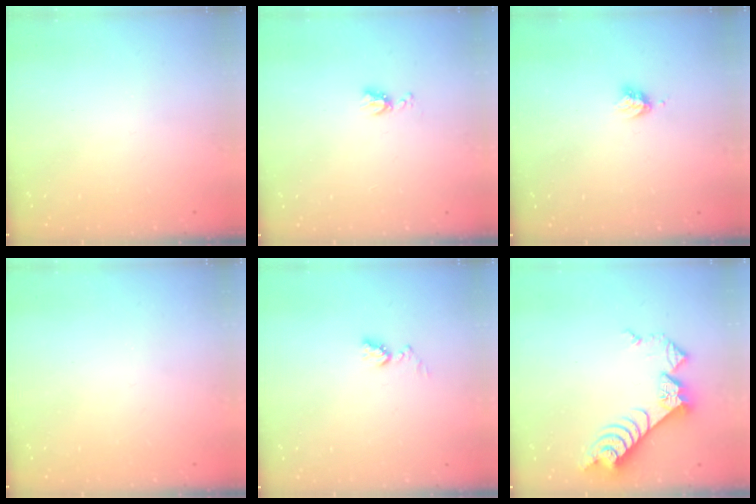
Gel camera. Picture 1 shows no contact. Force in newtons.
{"total": 5.1, "press": 5.1, "slide": 0.5}
{"total": 3.0, "press": 3.0, "slide": 0.4}
{"total": 0.0}
{"total": 4.9, "press": 4.9, "slide": 0.7}
{"total": 9.9, "press": 9.8, "slide": 1.2}